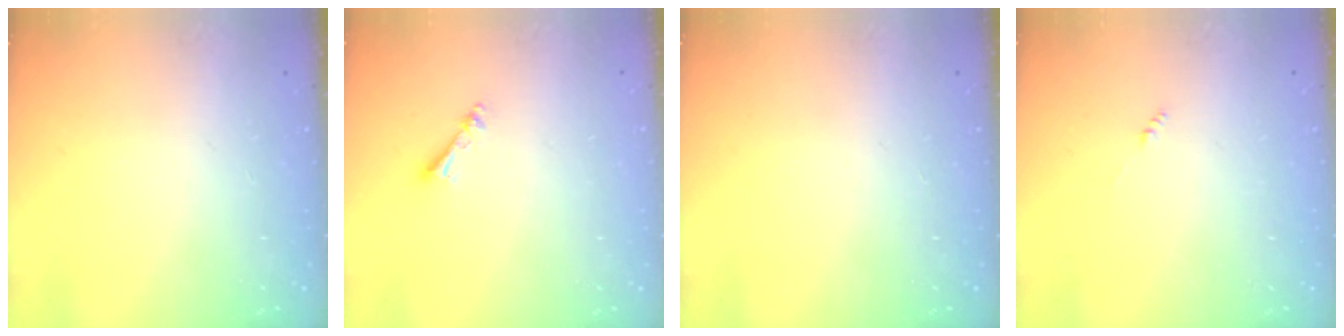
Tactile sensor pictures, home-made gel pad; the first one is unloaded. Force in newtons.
{"total": 3.6, "press": 3.6, "slide": 0.3}
{"total": 0.0}
{"total": 0.0}